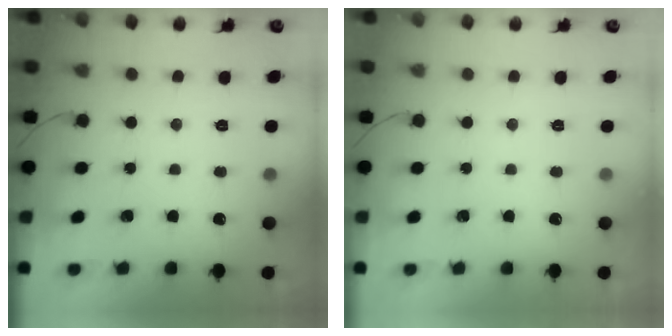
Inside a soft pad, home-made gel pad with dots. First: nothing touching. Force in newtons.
{"total": 0.0}